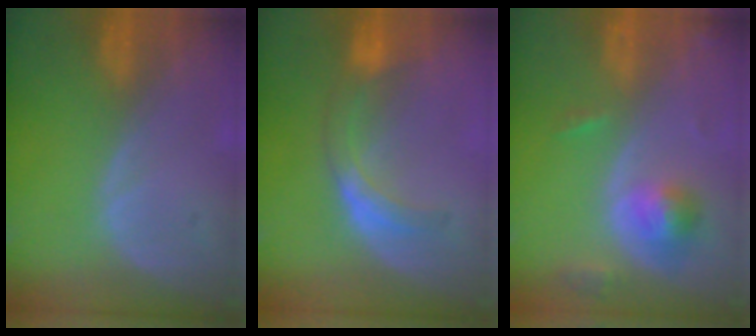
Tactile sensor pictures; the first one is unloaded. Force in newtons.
{"total": 5.8, "press": 5.3, "slide": 2.4}
{"total": 5.4, "press": 4.8, "slide": 2.3}